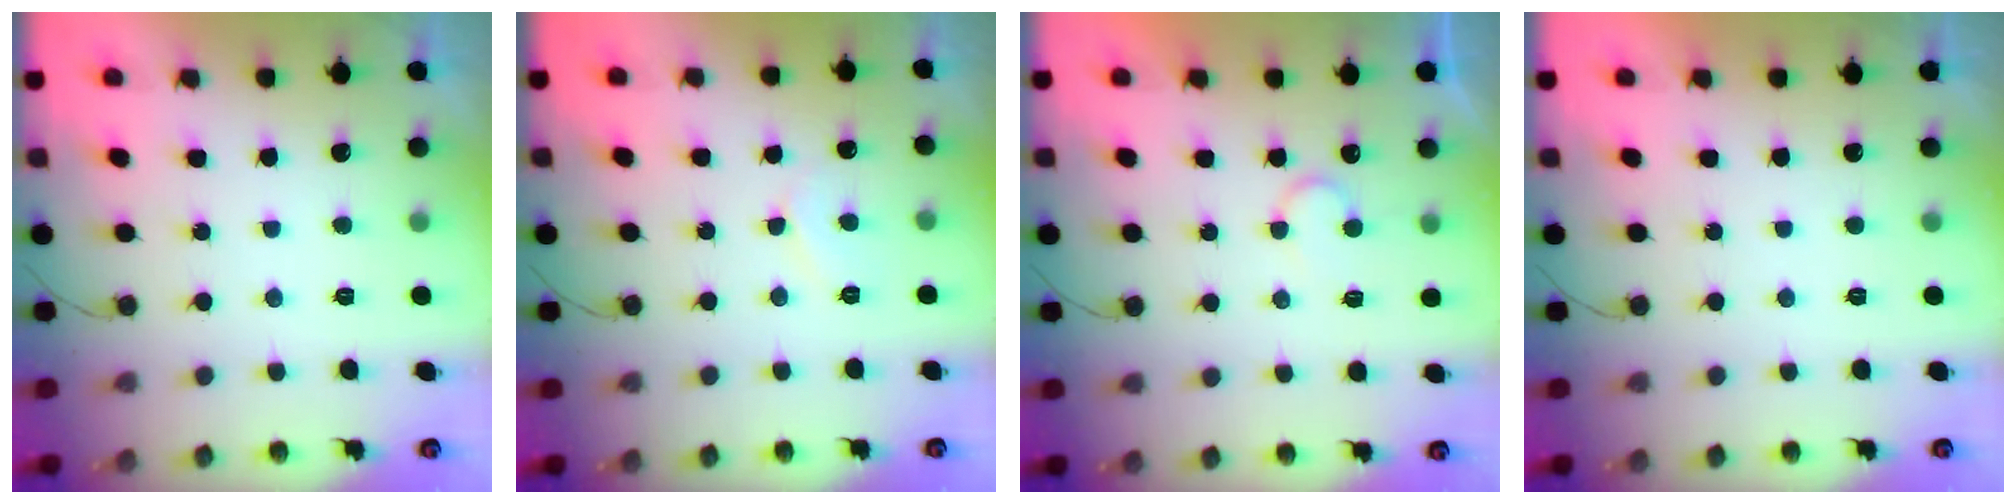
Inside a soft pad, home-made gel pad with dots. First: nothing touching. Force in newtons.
{"total": 4.9, "press": 4.9, "slide": 0.5}
{"total": 5.4, "press": 5.4, "slide": 0.3}
{"total": 1.7, "press": 1.7, "slide": 0.0}